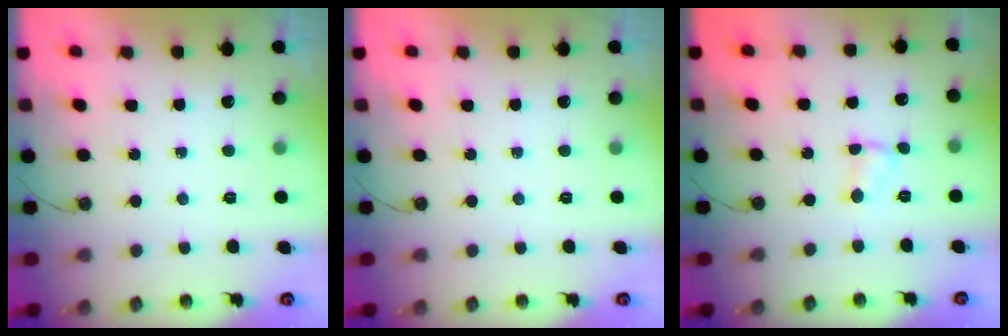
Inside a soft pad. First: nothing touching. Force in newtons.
{"total": 0.0}
{"total": 2.7, "press": 2.7, "slide": 0.3}